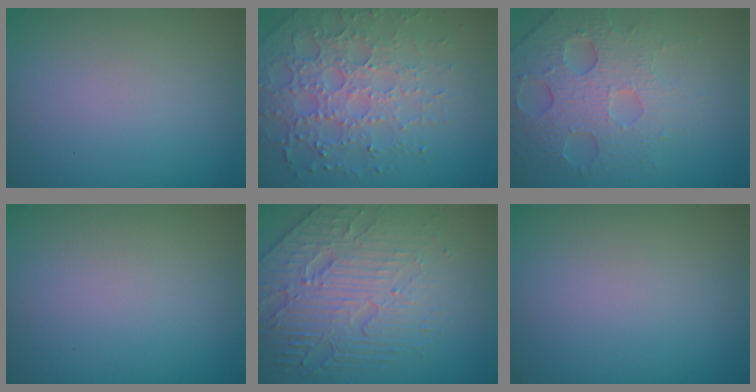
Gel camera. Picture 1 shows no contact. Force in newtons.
{"total": 6.2, "press": 4.8, "slide": 3.9}
{"total": 6.2, "press": 4.7, "slide": 4.1}
{"total": 0.0}
{"total": 8.1, "press": 5.6, "slide": 5.9}
{"total": 0.0}